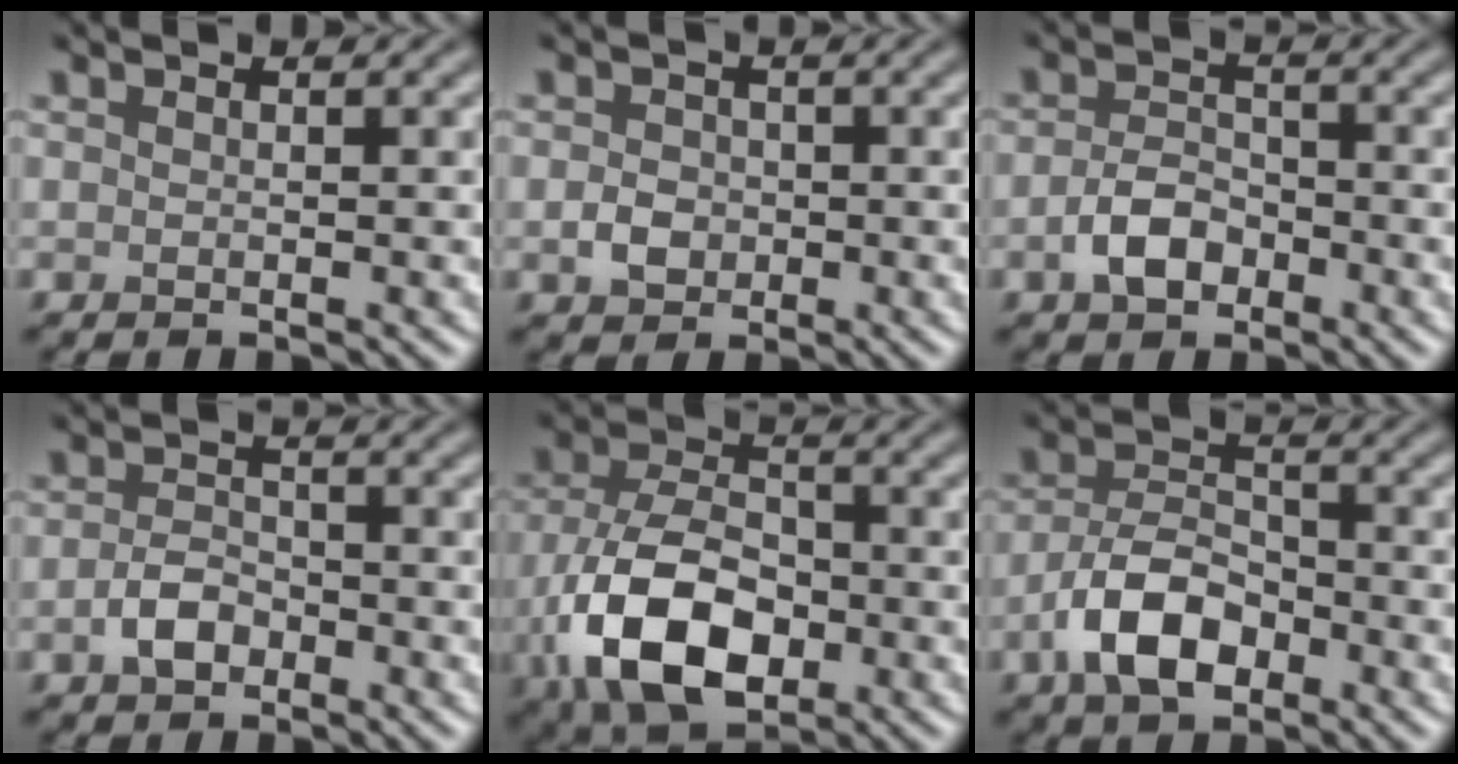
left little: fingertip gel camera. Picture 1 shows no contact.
{"total": 2.0, "force": [-0.4, 1.7, 1.0], "torque": [-0.014, 0.000, -0.012]}
{"total": 3.2, "force": [-1.4, 2.1, 2.0], "torque": [-0.037, 0.004, -0.030]}
{"total": 2.5, "force": [-1.1, 1.6, 1.6], "torque": [-0.031, 0.003, -0.026]}
{"total": 10.3, "force": [-3.6, 6.0, 7.5], "torque": [-0.166, -0.012, -0.074]}
{"total": 5.8, "force": [-2.8, 3.2, 4.0], "torque": [-0.071, 0.003, -0.058]}